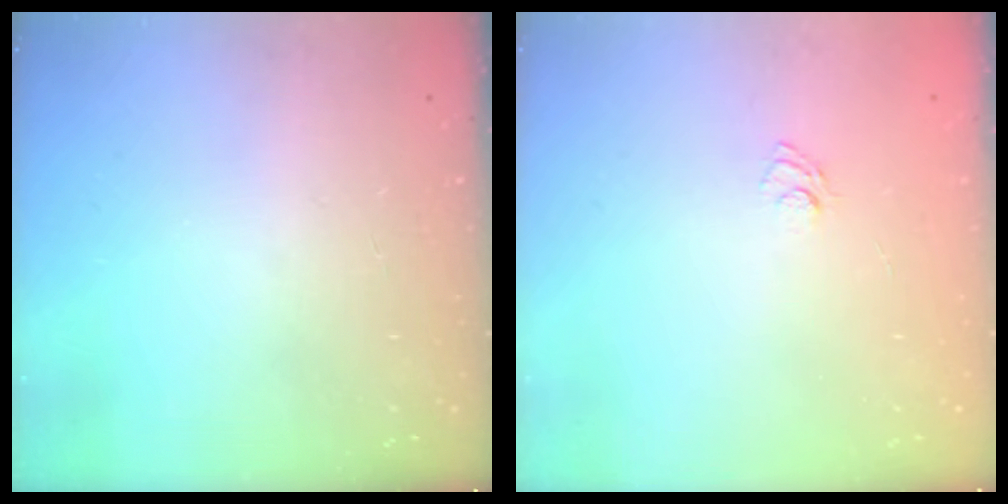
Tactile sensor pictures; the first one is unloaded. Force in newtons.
{"total": 3.7, "press": 3.5, "slide": 1.3}